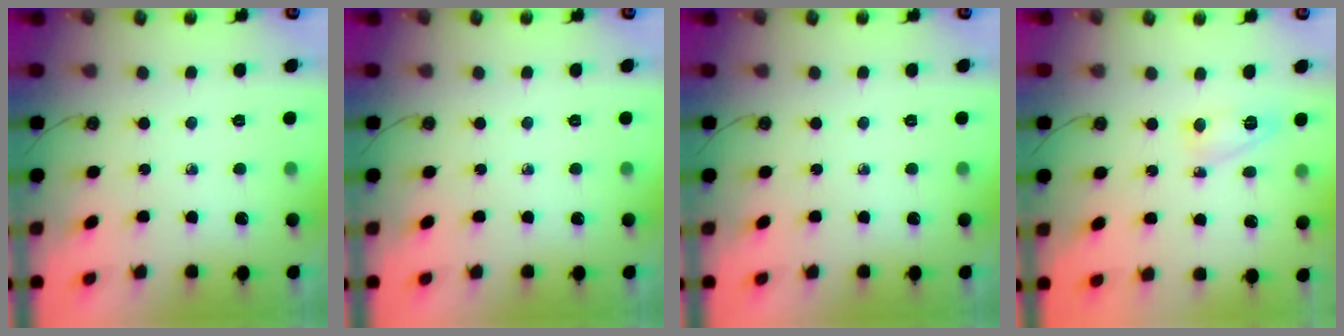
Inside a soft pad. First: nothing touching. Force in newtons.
{"total": 0.0}
{"total": 0.0}
{"total": 5.3, "press": 5.3, "slide": 0.4}